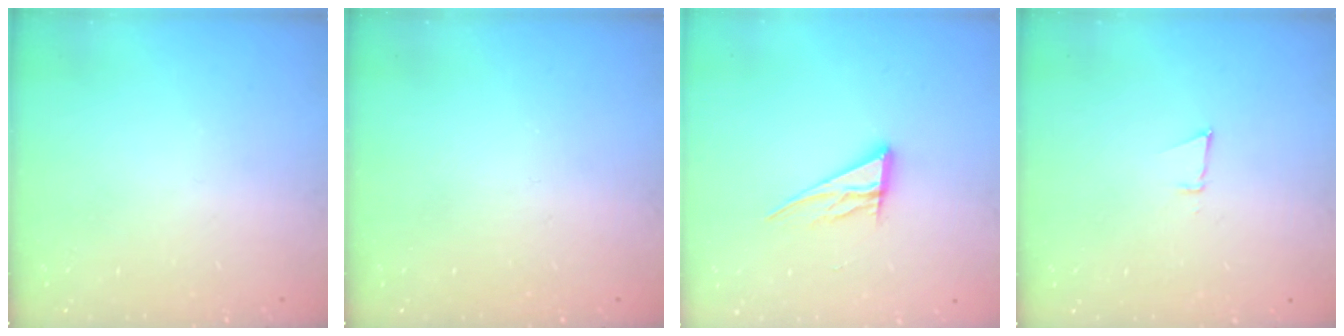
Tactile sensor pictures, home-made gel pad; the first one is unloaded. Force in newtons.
{"total": 0.0}
{"total": 10.2, "press": 10.1, "slide": 0.9}
{"total": 3.8, "press": 3.7, "slide": 0.6}